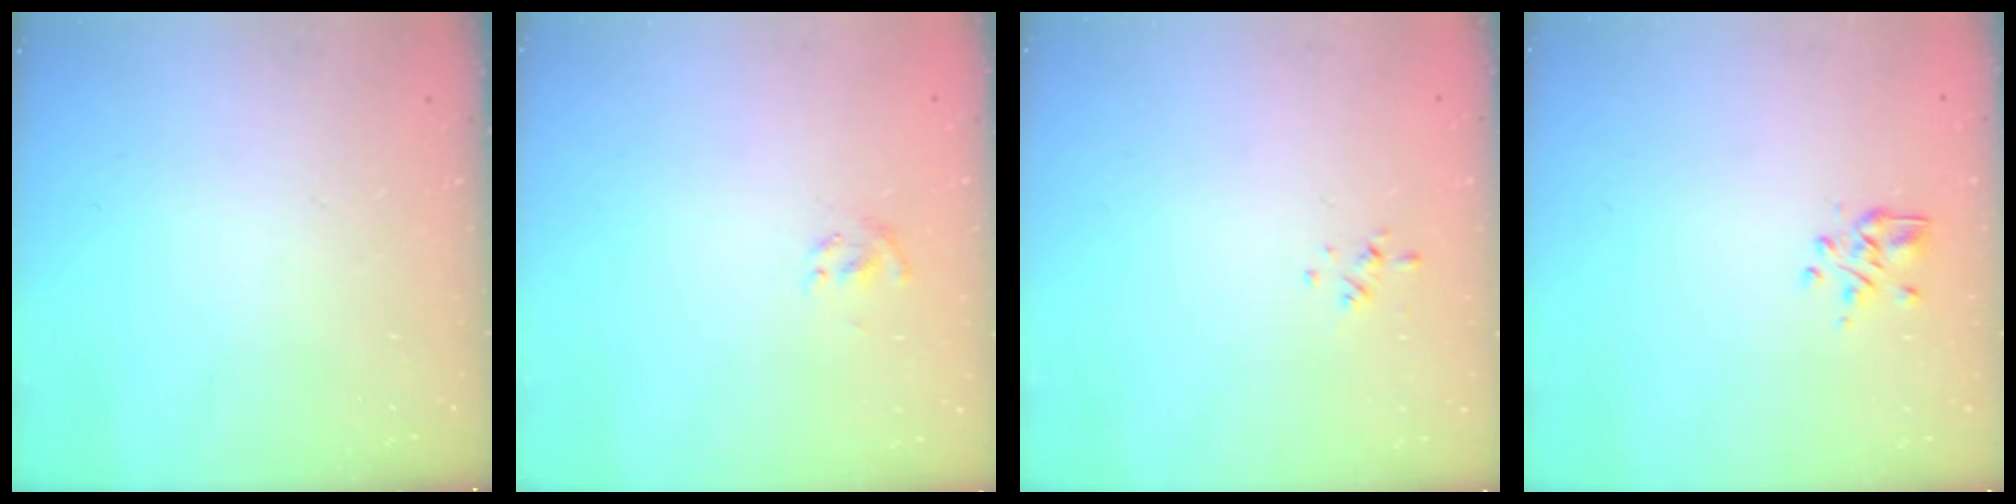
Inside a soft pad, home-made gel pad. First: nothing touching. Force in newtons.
{"total": 2.0, "press": 1.7, "slide": 0.9}
{"total": 0.6, "press": 0.3, "slide": 0.5}
{"total": 2.9, "press": 2.7, "slide": 1.1}